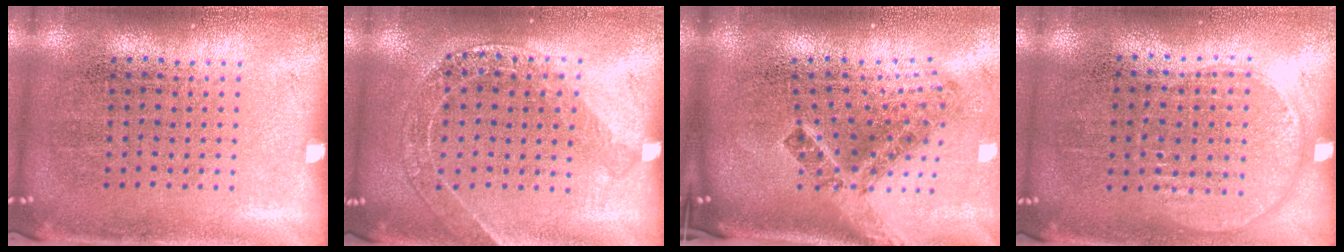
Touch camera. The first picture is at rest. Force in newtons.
{"total": 1.4, "press": 1.4, "slide": 0.3}
{"total": 2.9, "press": 1.7, "slide": 2.4}
{"total": 0.9, "press": 0.8, "slide": 0.4}